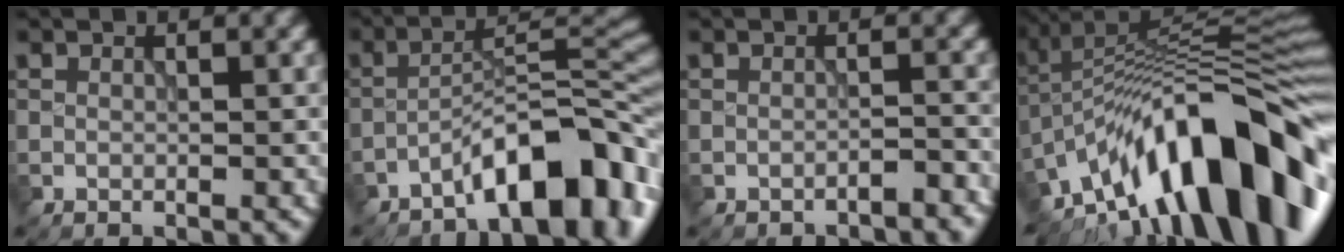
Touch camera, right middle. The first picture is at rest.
{"total": 9.3, "force": [-5.7, 2.9, 6.8], "torque": [-0.089, 0.023, -0.097]}
{"total": 1.7, "force": [-1.4, 0.3, 0.8], "torque": [-0.005, 0.007, -0.026]}
{"total": 15.3, "force": [-7.3, 5.3, 12.4], "torque": [-0.176, 0.044, -0.140]}